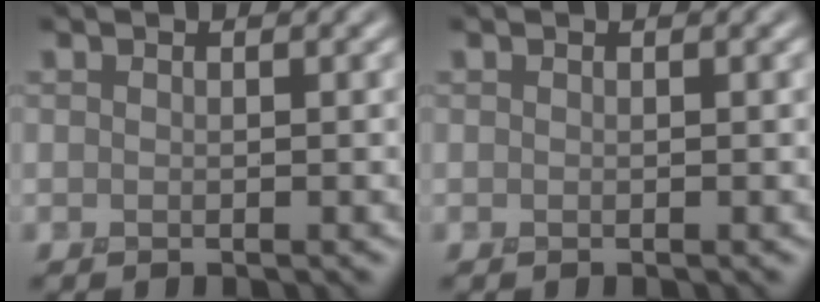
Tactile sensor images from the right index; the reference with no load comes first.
{"total": 0.0}